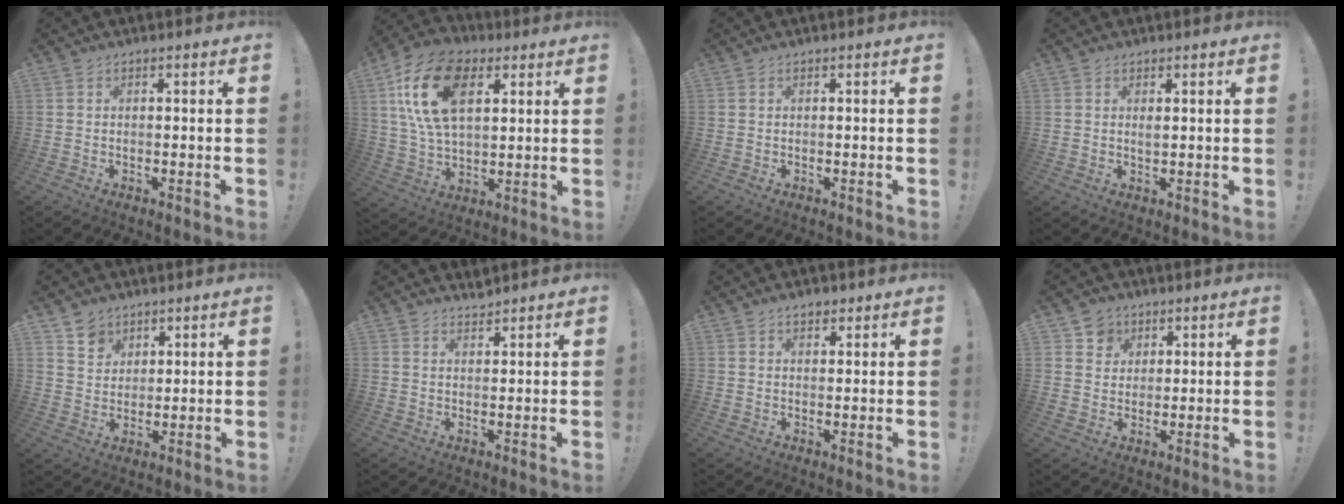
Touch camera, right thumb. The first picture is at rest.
{"total": 19.4, "force": [7.3, 11.4, 13.8], "torque": [-0.253, -0.013, 0.127]}
{"total": 0.0}
{"total": 1.3, "force": [0.9, 0.8, 0.6], "torque": [0.004, -0.006, 0.013]}
{"total": 6.6, "force": [4.6, 4.7, 0.8], "torque": [-0.006, -0.034, 0.087]}
{"total": 2.2, "force": [2.2, 0.3, 0.2], "torque": [0.004, -0.017, 0.039]}
{"total": 2.6, "force": [1.8, 1.5, 1.1], "torque": [-0.008, -0.007, 0.030]}
{"total": 5.8, "force": [3.1, 4.9, 0.6], "torque": [-0.006, -0.018, 0.058]}